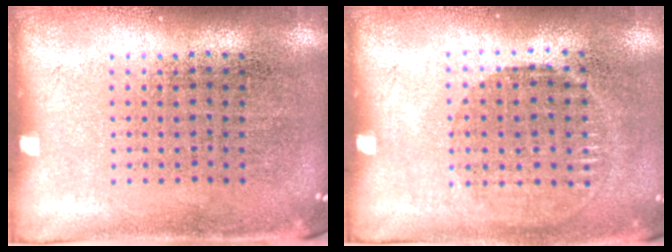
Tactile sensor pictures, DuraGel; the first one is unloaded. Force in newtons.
{"total": 0.9, "press": 0.8, "slide": 0.3}